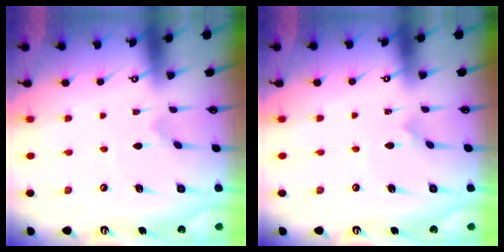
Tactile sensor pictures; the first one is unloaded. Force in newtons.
{"total": 1.6, "press": 1.6, "slide": 0.1}